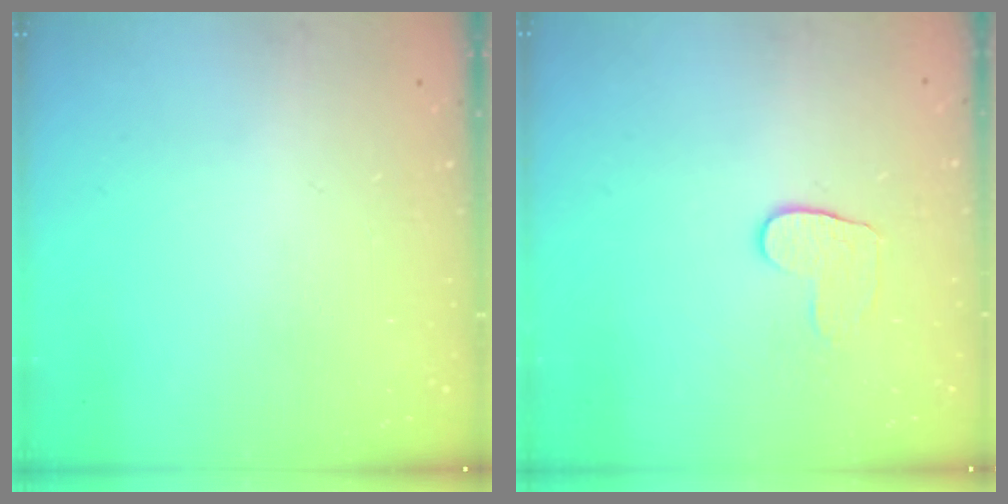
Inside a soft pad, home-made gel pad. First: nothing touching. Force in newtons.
{"total": 5.6, "press": 5.5, "slide": 0.5}